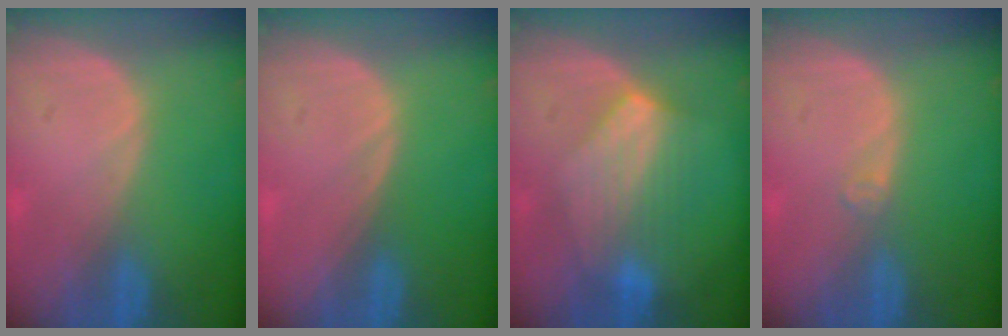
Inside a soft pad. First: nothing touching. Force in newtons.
{"total": 0.0}
{"total": 7.0, "press": 6.7, "slide": 1.8}
{"total": 1.1, "press": 0.8, "slide": 0.7}